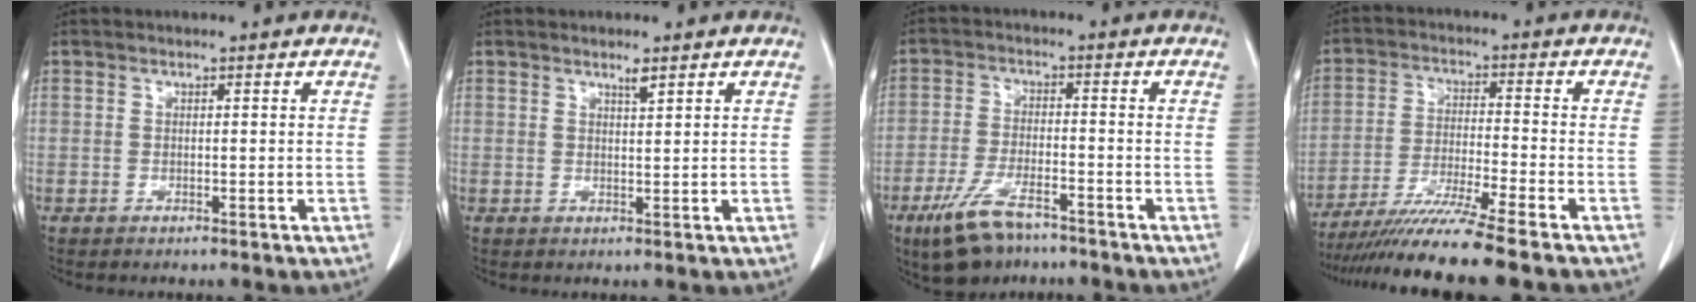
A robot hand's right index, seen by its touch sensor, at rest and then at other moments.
{"total": 1.3, "force": [1.0, 0.0, 0.8], "torque": [-0.017, -0.003, 0.019]}
{"total": 8.7, "force": [-6.1, 2.8, 5.5], "torque": [-0.115, -0.014, -0.106]}
{"total": 12.5, "force": [-10.3, -1.9, 6.7], "torque": [-0.105, -0.034, -0.172]}